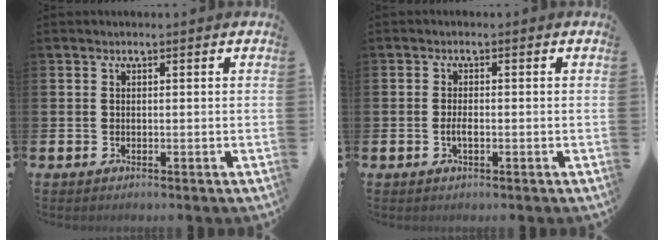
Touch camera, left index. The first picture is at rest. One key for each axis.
{"total": 1.5, "fx": -0.4, "fy": 0.6, "fz": 1.4, "tx": -0.020, "ty": -0.003, "tz": -0.009}